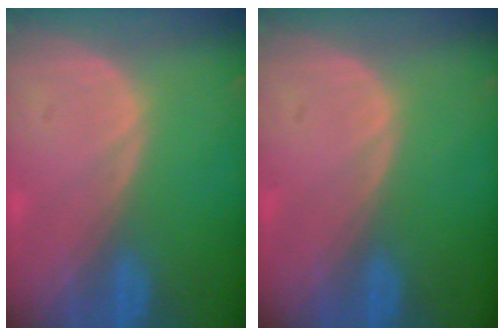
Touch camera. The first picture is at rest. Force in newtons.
{"total": 0.0}